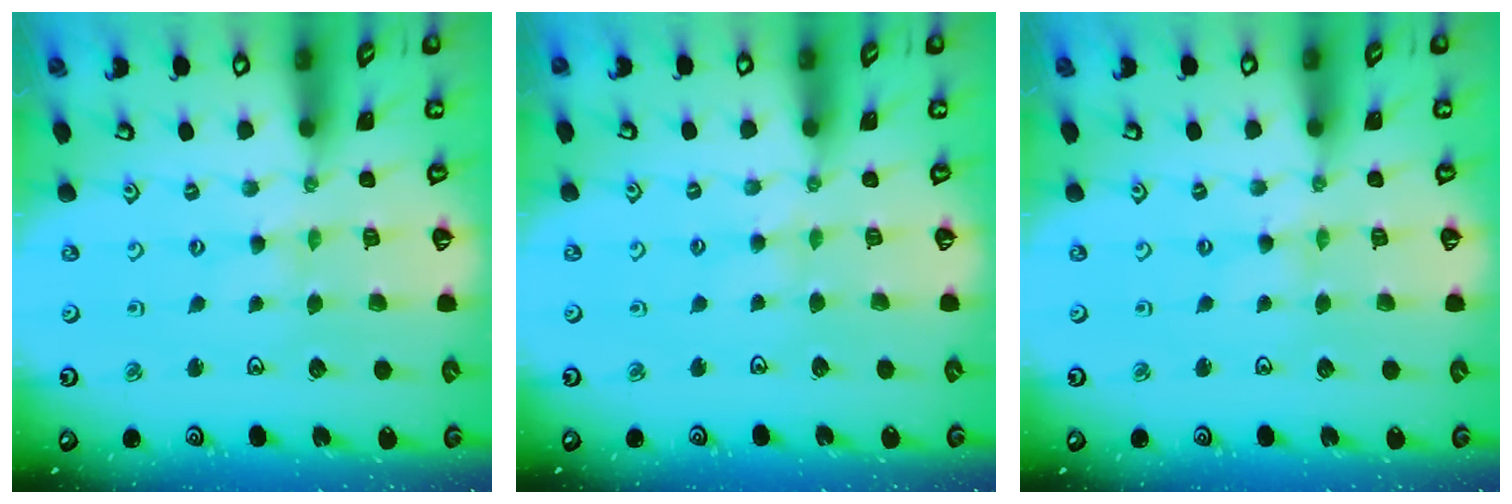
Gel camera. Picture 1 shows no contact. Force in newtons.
{"total": 2.8, "press": 2.8, "slide": 0.5}
{"total": 1.3, "press": 1.3, "slide": 0.2}